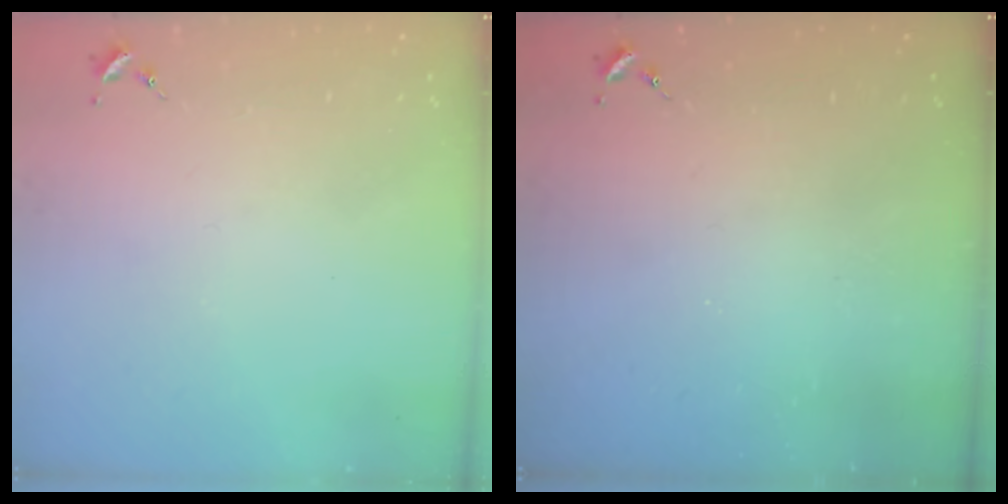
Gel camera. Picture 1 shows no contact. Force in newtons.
{"total": 0.0}